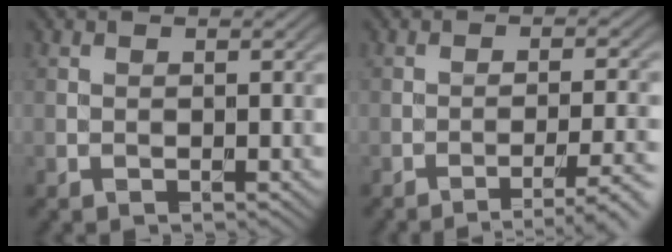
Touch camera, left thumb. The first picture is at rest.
{"total": 5.3, "force": [-3.2, 0.8, 4.1], "torque": [-0.067, 0.007, -0.050]}